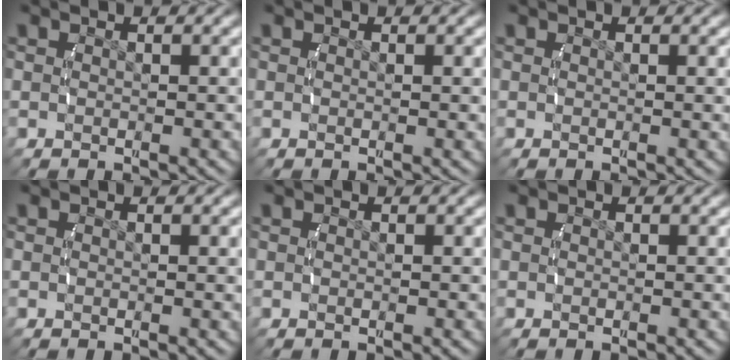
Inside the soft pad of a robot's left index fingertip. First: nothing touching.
{"total": 0.0}
{"total": 0.0}
{"total": 0.0}
{"total": 0.0}
{"total": 0.0}